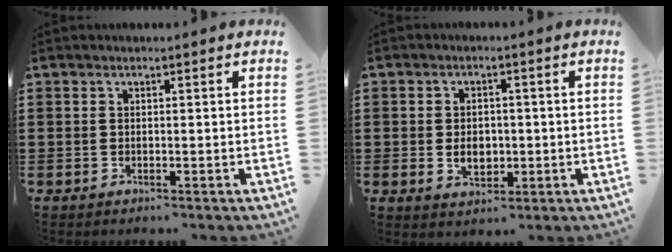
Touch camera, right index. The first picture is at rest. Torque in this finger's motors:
{"motor_torque": [1.16, 0.98, 0.15, 0.06]}